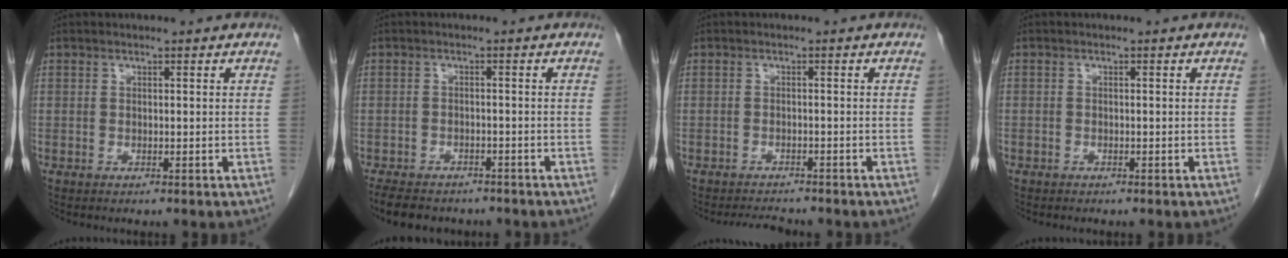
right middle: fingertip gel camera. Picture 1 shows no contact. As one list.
[{"total": 9.9, "force": [-8.1, 4.2, 3.9], "torque": [-0.073, -0.003, -0.110]}, {"total": 3.1, "force": [-3.0, 0.5, 0.5], "torque": [-0.011, -0.010, -0.047]}, {"total": 0.6, "force": [-0.4, 0.4, 0.0], "torque": [-0.007, 0.002, -0.008]}]